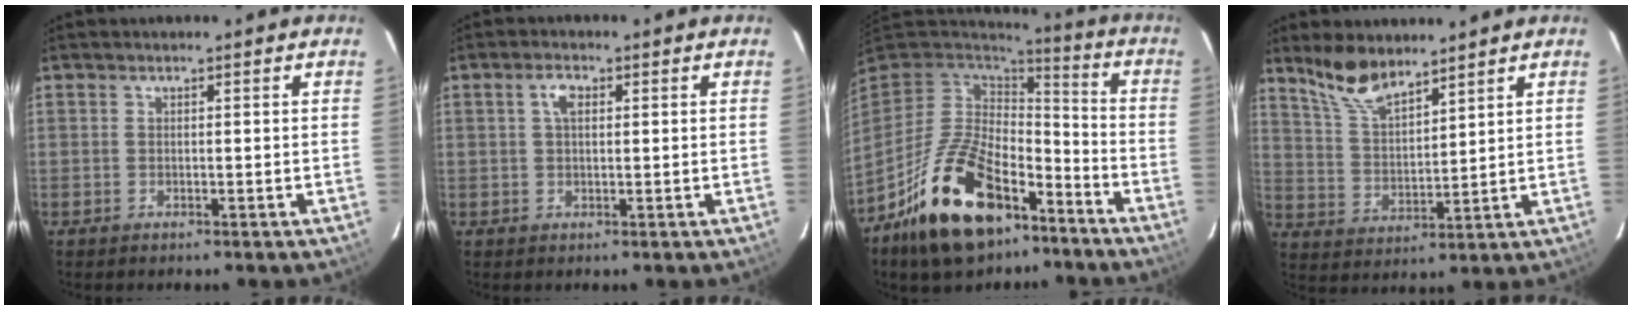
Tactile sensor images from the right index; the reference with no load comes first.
{"total": 2.6, "force": [0.8, 1.4, 2.1], "torque": [-0.042, 0.009, 0.014]}
{"total": 21.8, "force": [-12.4, 11.3, 13.9], "torque": [-0.276, -0.007, -0.201]}
{"total": 8.8, "force": [7.2, 2.7, 4.3], "torque": [-0.085, 0.007, 0.150]}